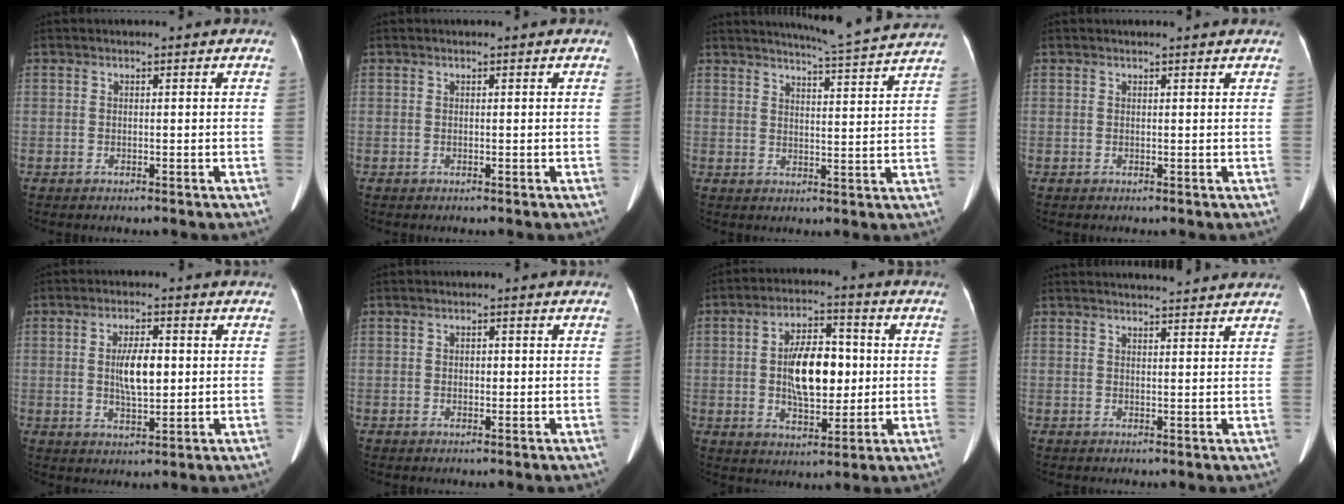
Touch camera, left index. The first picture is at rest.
{"total": 0.0}
{"total": 10.9, "force": [10.3, -1.5, 3.2], "torque": [-0.063, -0.014, 0.130]}
{"total": 2.6, "force": [2.4, 0.1, 0.8], "torque": [-0.013, 0.012, 0.024]}
{"total": 6.0, "force": [0.5, 2.0, 5.7], "torque": [-0.108, 0.006, 0.010]}
{"total": 1.1, "force": [-0.1, 0.8, 0.8], "torque": [-0.014, 0.002, -0.001]}
{"total": 10.7, "force": [0.2, 5.0, 9.5], "torque": [-0.174, 0.014, 0.008]}
{"total": 6.9, "force": [6.6, 0.1, 1.9], "torque": [-0.028, 0.018, 0.074]}